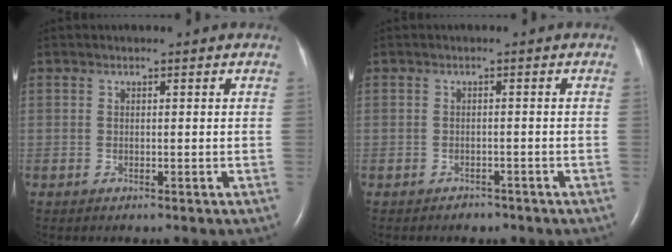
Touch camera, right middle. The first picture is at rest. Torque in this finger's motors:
{"motor_torque": [0.30, -0.28, -0.03, 0.00]}